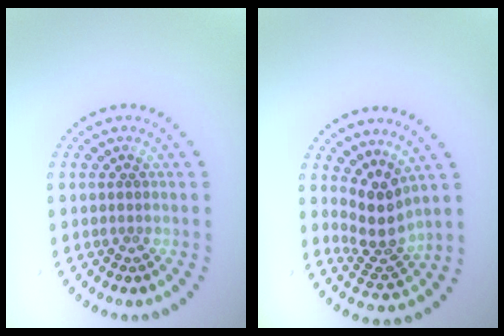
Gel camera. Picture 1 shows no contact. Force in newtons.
{"total": 3.7, "press": 2.8, "slide": 2.4}